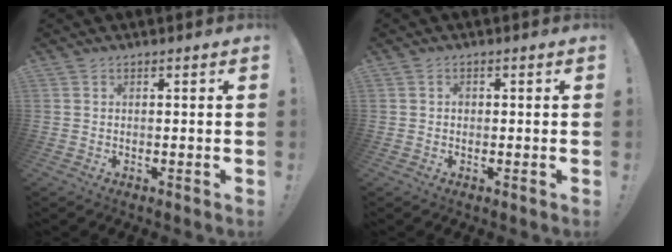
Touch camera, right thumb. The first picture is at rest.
{"total": 1.0, "force": [-0.3, 0.9, 0.4], "torque": [-0.013, 0.005, -0.005]}